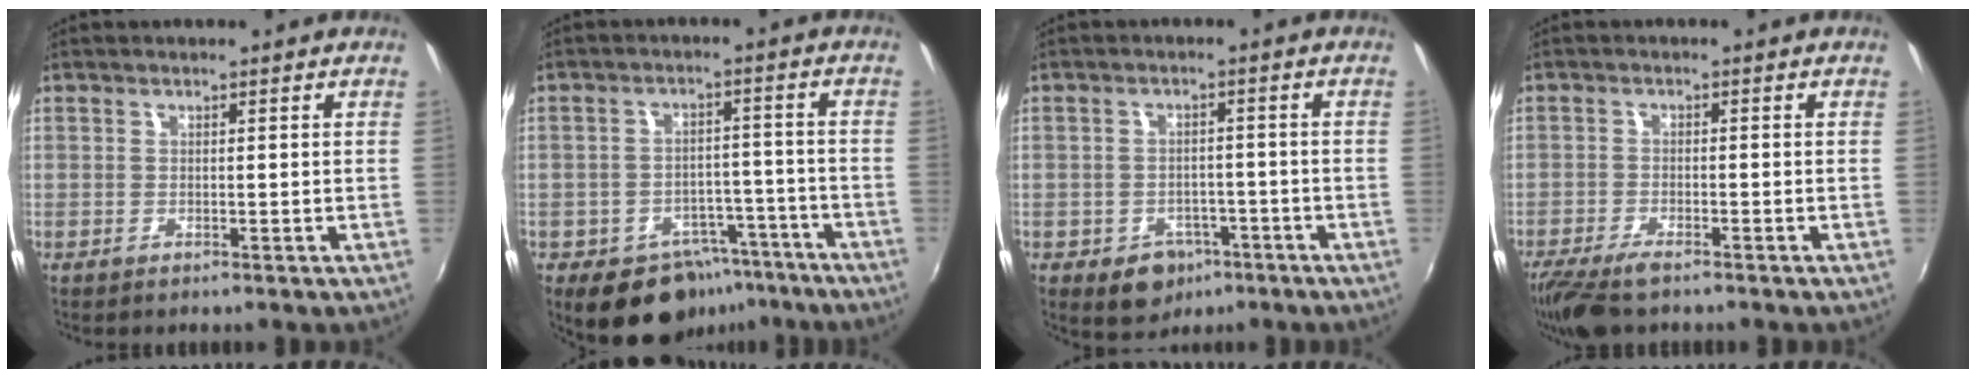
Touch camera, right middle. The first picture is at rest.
{"total": 11.8, "force": [-7.7, 7.8, 4.5], "torque": [-0.082, 0.026, -0.083]}
{"total": 6.6, "force": [-3.6, 5.0, 2.3], "torque": [-0.050, 0.008, -0.034]}
{"total": 8.1, "force": [-6.3, 1.9, 4.7], "torque": [-0.115, -0.031, -0.117]}